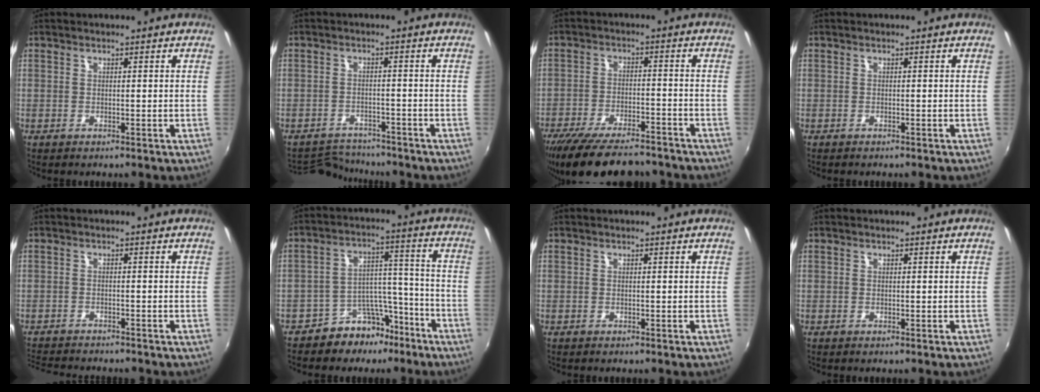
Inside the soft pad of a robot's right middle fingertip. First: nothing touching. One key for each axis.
{"total": 5.8, "fx": -5.6, "fy": 1.3, "fz": -0.1, "tx": -0.016, "ty": 0.006, "tz": -0.093}
{"total": 17.3, "fx": -14.3, "fy": 4.9, "fz": 8.3, "tx": -0.166, "ty": -0.025, "tz": -0.219}
{"total": 0.6, "fx": -0.5, "fy": 0.1, "fz": 0.2, "tx": -0.004, "ty": -0.002, "tz": -0.009}
{"total": 8.0, "fx": -7.4, "fy": 1.4, "fz": 2.5, "tx": -0.071, "ty": -0.014, "tz": -0.120}
{"total": 9.4, "fx": -7.4, "fy": 5.3, "fz": 2.4, "tx": -0.030, "ty": 0.051, "tz": -0.106}
{"total": 0.0}
{"total": 0.0}